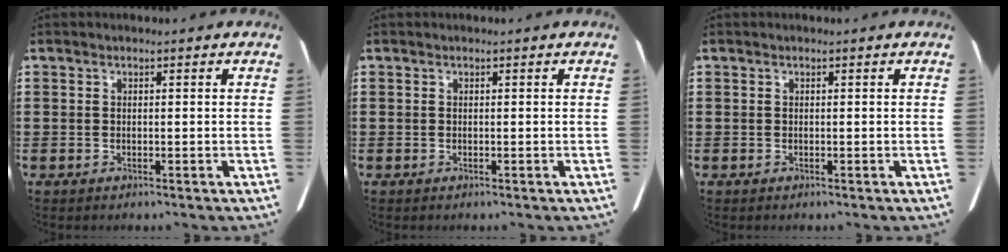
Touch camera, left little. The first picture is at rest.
{"total": 0.0}
{"total": 0.0}